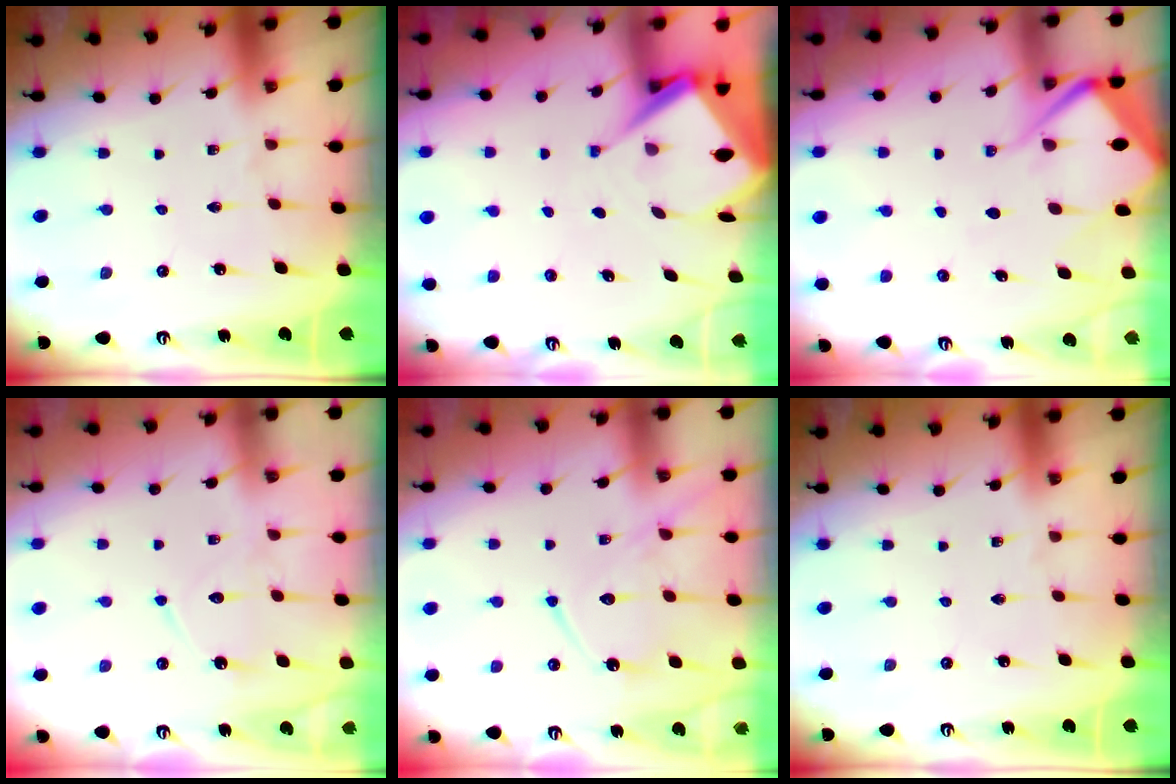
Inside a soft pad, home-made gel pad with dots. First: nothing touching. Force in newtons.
{"total": 8.4, "press": 8.3, "slide": 0.7}
{"total": 9.3, "press": 9.3, "slide": 1.0}
{"total": 8.6, "press": 8.6, "slide": 0.8}
{"total": 12.5, "press": 12.5, "slide": 1.2}
{"total": 0.0}